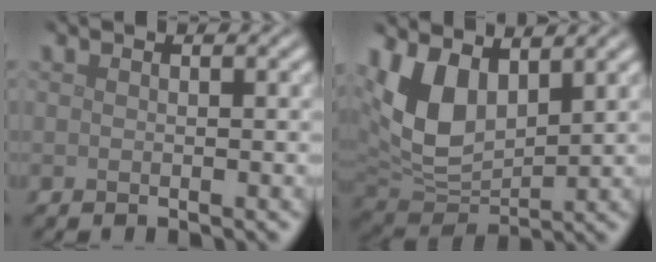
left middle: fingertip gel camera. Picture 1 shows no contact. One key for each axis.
{"total": 7.9, "fx": 2.8, "fy": 4.7, "fz": 5.7, "tx": -0.132, "ty": -0.008, "tz": 0.049}